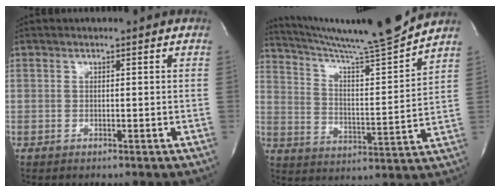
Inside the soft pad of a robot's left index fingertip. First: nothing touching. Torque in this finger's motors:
{"motor_torque": [0.25, -0.33, 0.13, 0.08]}